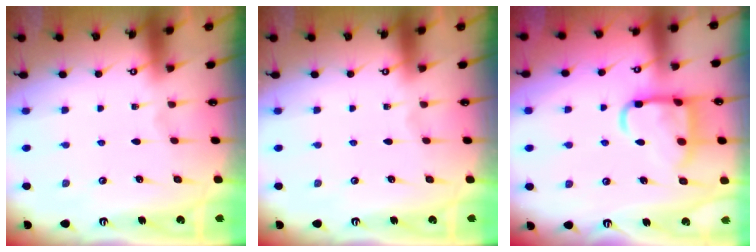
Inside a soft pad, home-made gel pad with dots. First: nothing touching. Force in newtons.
{"total": 0.0}
{"total": 12.8, "press": 12.7, "slide": 1.4}